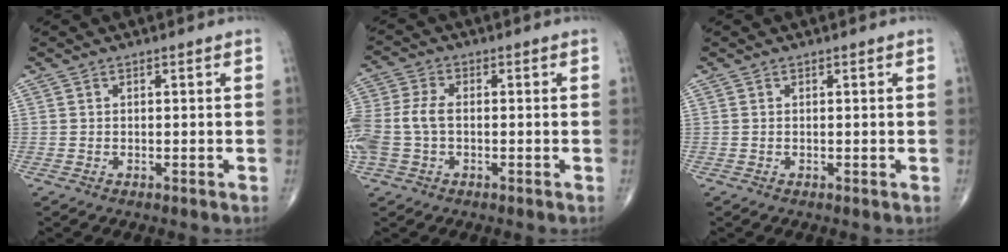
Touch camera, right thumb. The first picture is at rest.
{"total": 8.7, "force": [-0.9, 5.6, 6.7], "torque": [-0.172, 0.018, -0.021]}
{"total": 0.0}